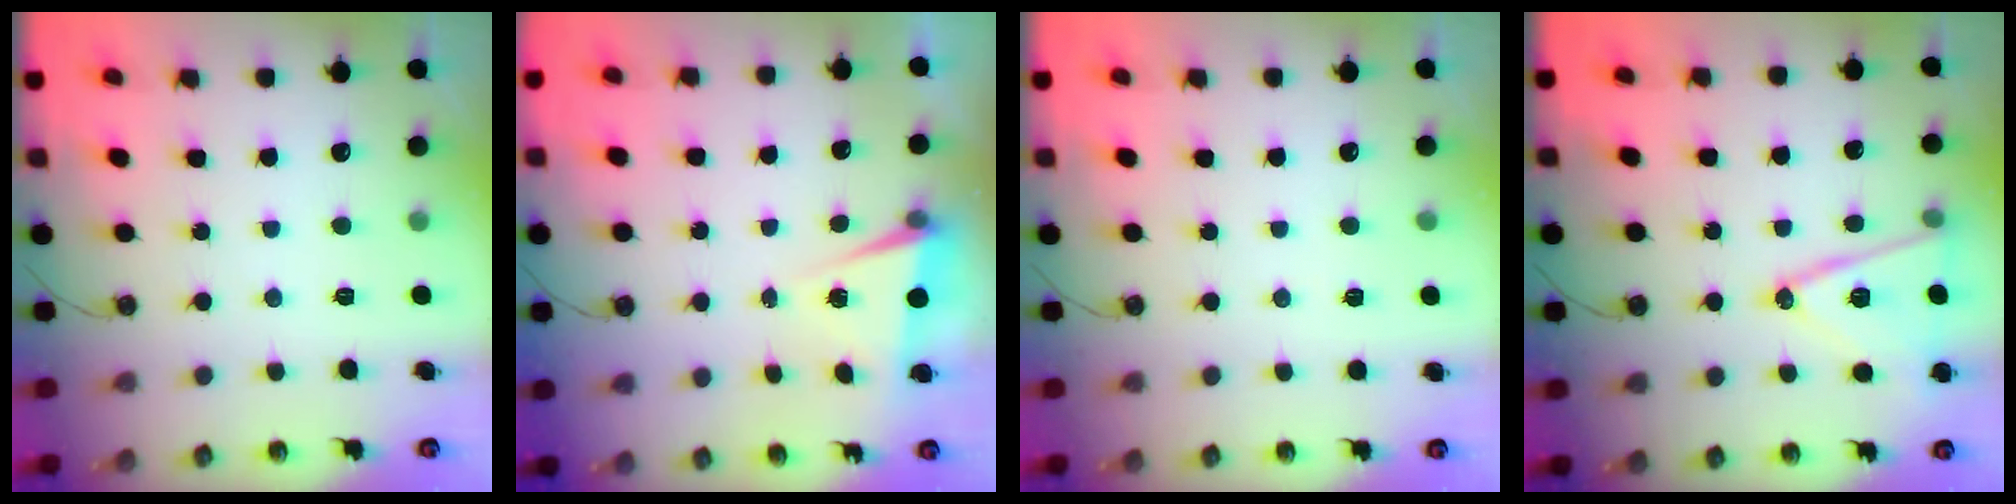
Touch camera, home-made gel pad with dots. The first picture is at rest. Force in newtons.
{"total": 2.0, "press": 1.7, "slide": 1.0}
{"total": 2.8, "press": 2.2, "slide": 1.6}
{"total": 14.1, "press": 13.6, "slide": 3.6}